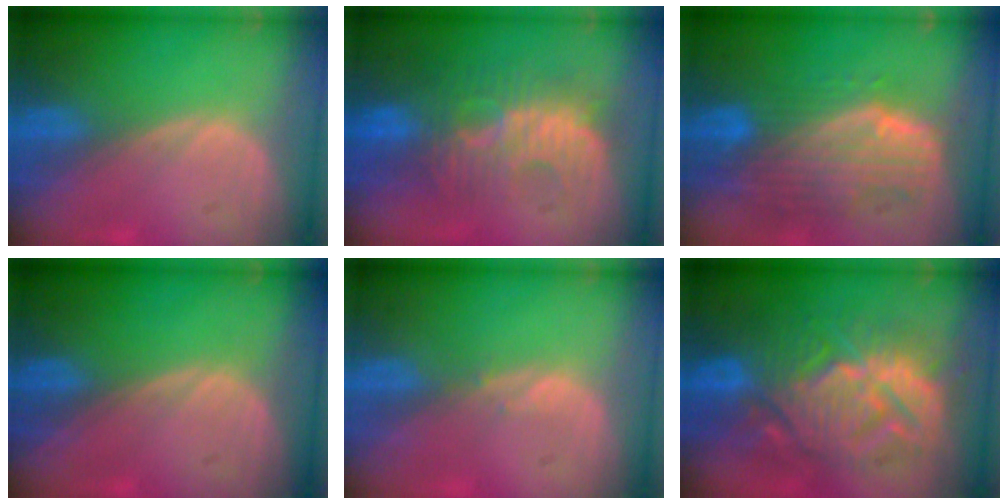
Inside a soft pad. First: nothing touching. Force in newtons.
{"total": 8.9, "press": 8.8, "slide": 1.6}
{"total": 10.5, "press": 9.0, "slide": 5.4}
{"total": 0.0}
{"total": 0.6, "press": 0.6, "slide": 0.1}
{"total": 13.7, "press": 13.7, "slide": 1.3}